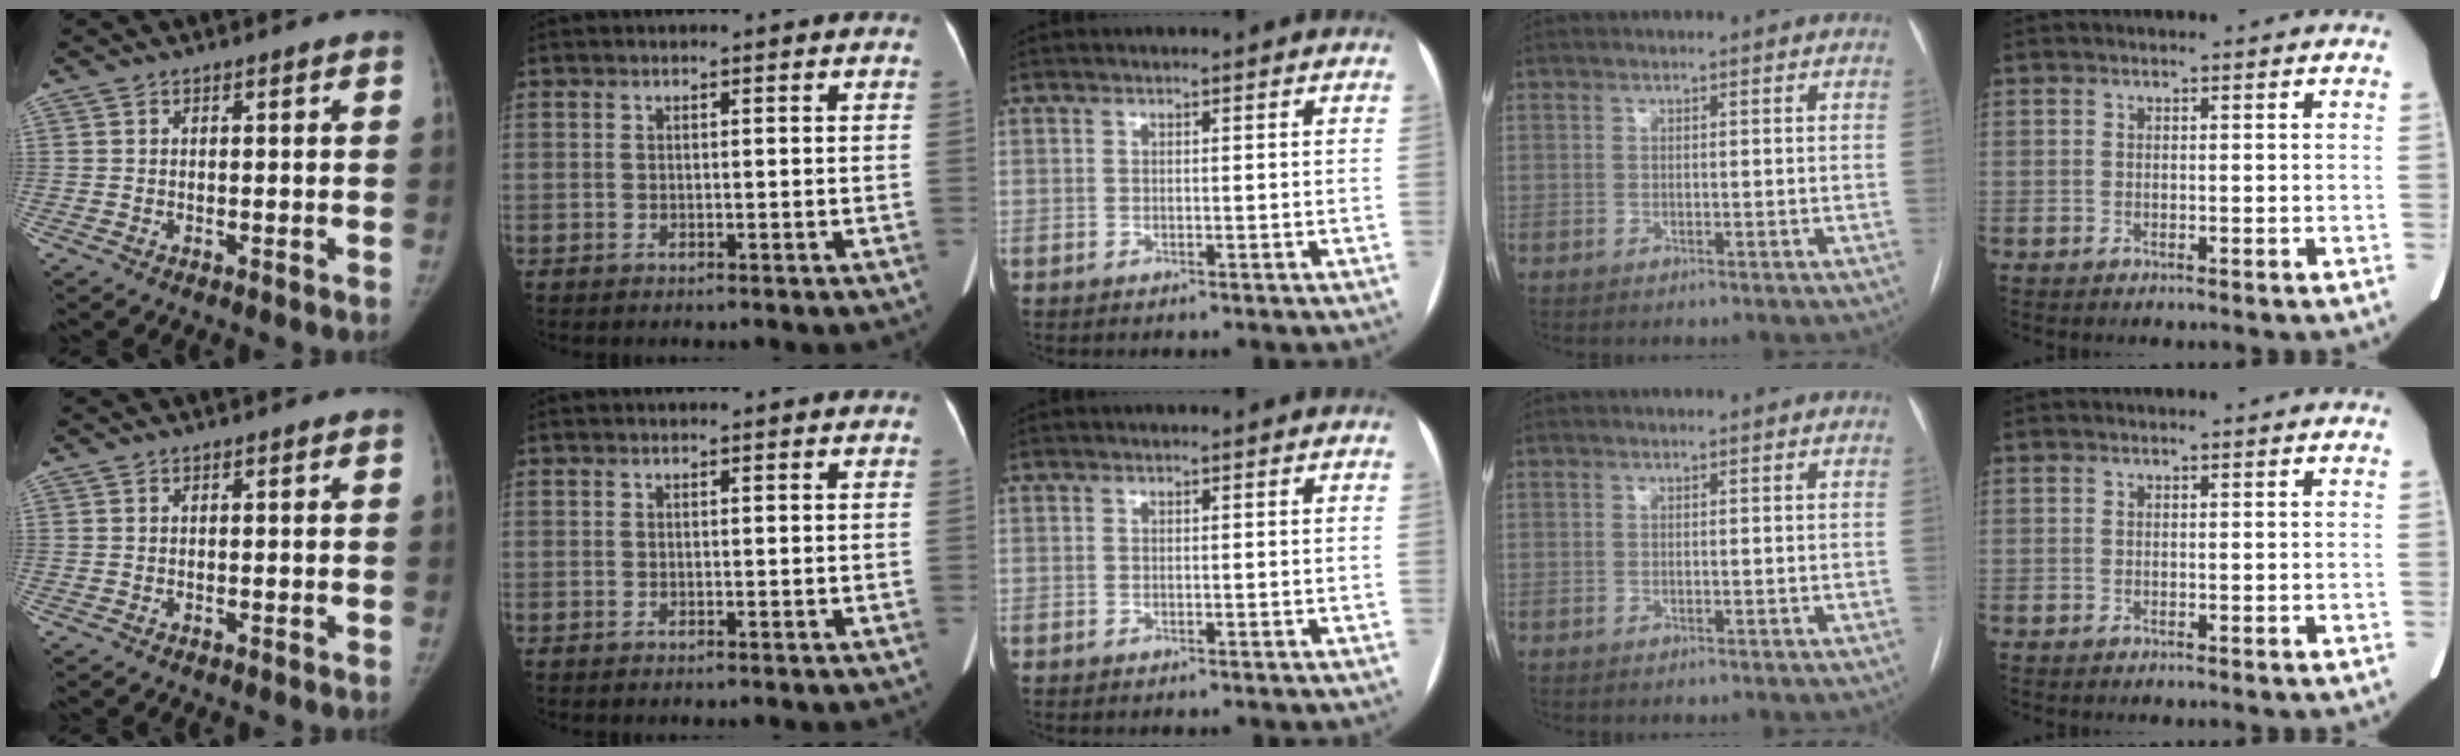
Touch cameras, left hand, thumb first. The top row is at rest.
{}